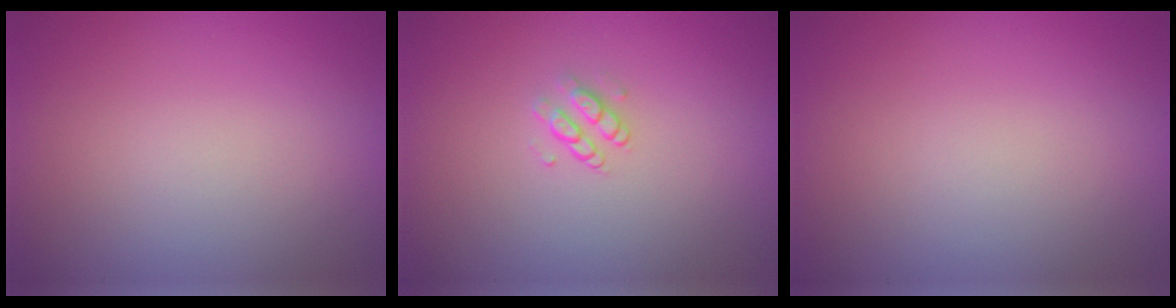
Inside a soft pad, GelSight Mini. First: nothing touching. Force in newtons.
{"total": 1.4, "press": 1.0, "slide": 1.0}
{"total": 0.0}